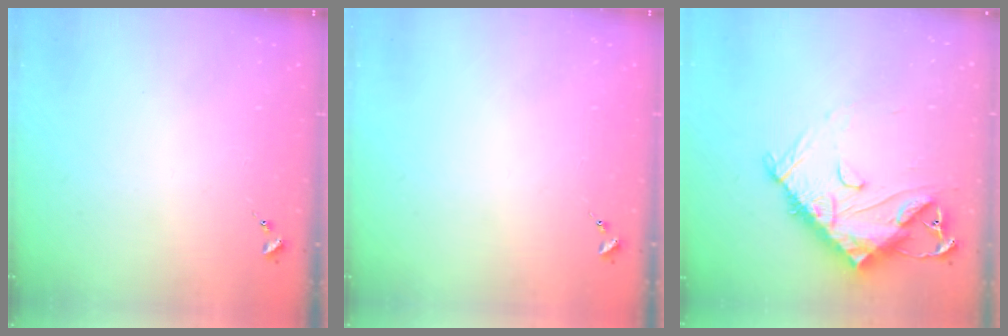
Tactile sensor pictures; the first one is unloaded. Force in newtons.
{"total": 0.0}
{"total": 14.6, "press": 14.5, "slide": 1.1}